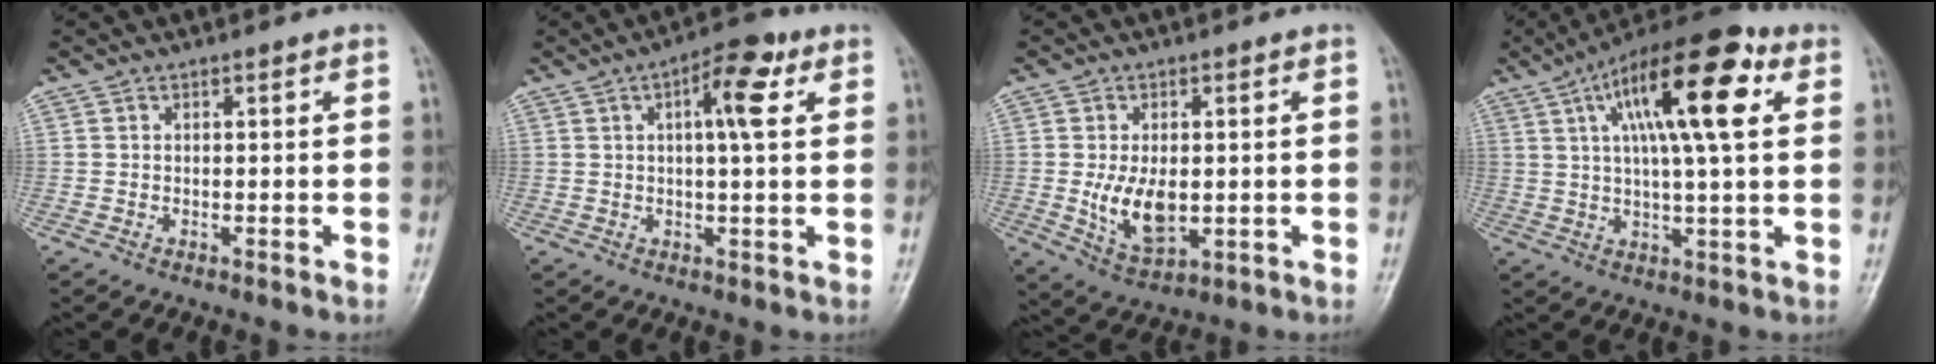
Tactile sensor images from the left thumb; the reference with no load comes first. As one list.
[{"total": 8.2, "force": [2.8, 2.7, 7.3], "torque": [-0.100, 0.009, 0.035]}, {"total": 8.6, "force": [-0.4, 4.9, 7.1], "torque": [-0.116, -0.013, 0.004]}, {"total": 19.6, "force": [6.8, 6.0, 17.4], "torque": [-0.273, 0.005, 0.101]}]